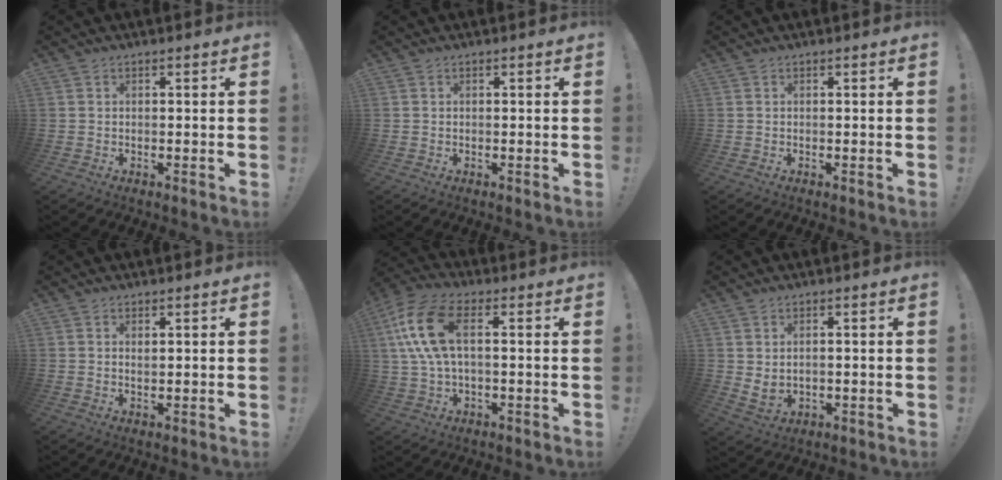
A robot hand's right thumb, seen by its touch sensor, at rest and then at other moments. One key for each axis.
{"total": 0.0}
{"total": 0.0}
{"total": 1.2, "fx": 0.9, "fy": 0.4, "fz": 0.7, "tx": 0.000, "ty": -0.006, "tz": 0.013}
{"total": 15.1, "fx": 2.8, "fy": 7.4, "fz": 12.9, "tx": -0.265, "ty": 0.010, "tz": 0.053}
{"total": 3.1, "fx": 1.8, "fy": 1.6, "fz": 1.9, "tx": -0.033, "ty": -0.011, "tz": 0.033}